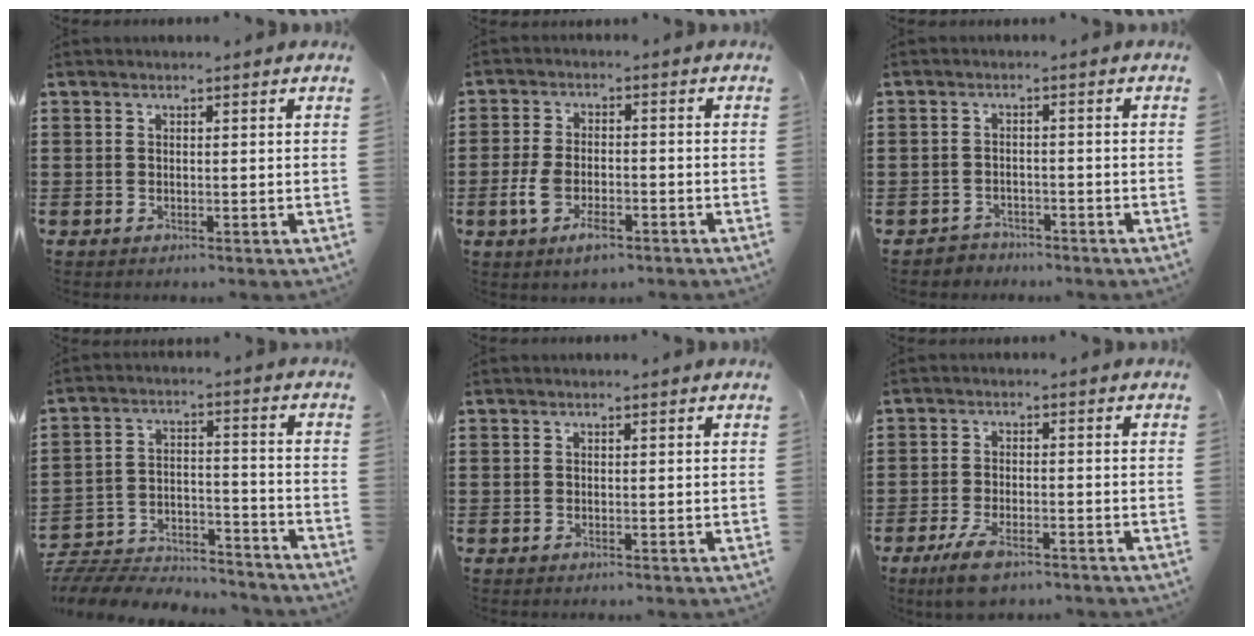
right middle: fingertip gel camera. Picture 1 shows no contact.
{"total": 5.8, "force": [-2.7, 2.8, 4.2], "torque": [-0.090, 0.005, -0.056]}
{"total": 2.3, "force": [-2.2, 0.7, -0.3], "torque": [-0.001, 0.003, -0.052]}
{"total": 6.9, "force": [-6.8, 1.1, 0.6], "torque": [-0.015, 0.012, -0.138]}
{"total": 0.0}
{"total": 5.2, "force": [-3.7, 1.6, 3.3], "torque": [-0.073, 0.001, -0.070]}